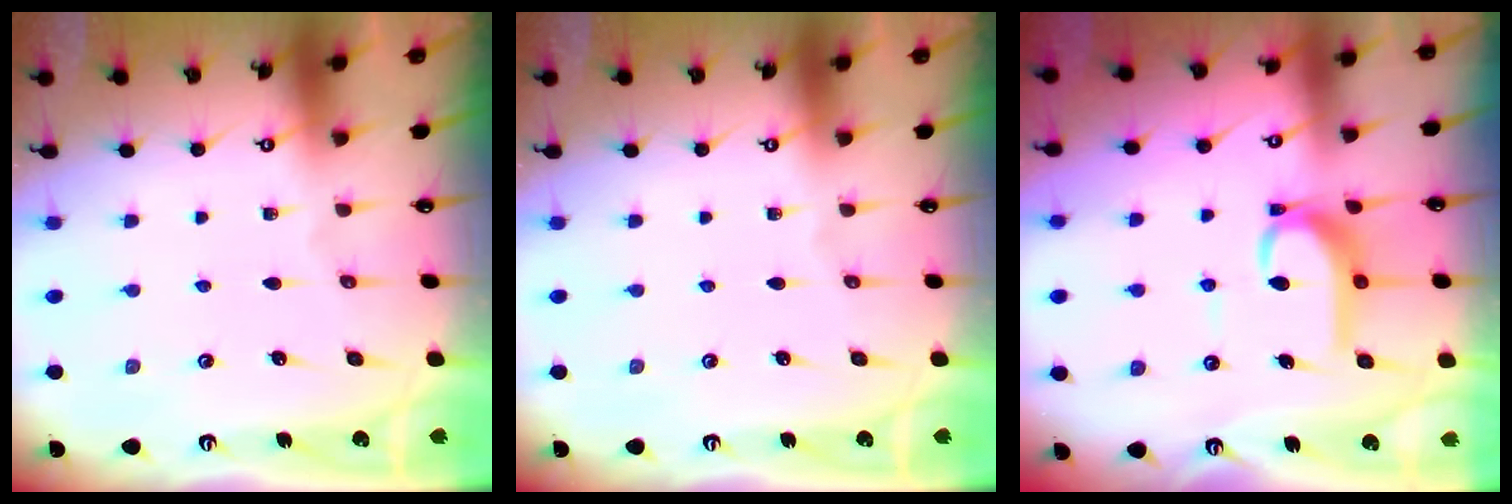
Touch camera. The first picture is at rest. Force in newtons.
{"total": 0.0}
{"total": 6.8, "press": 6.7, "slide": 1.0}